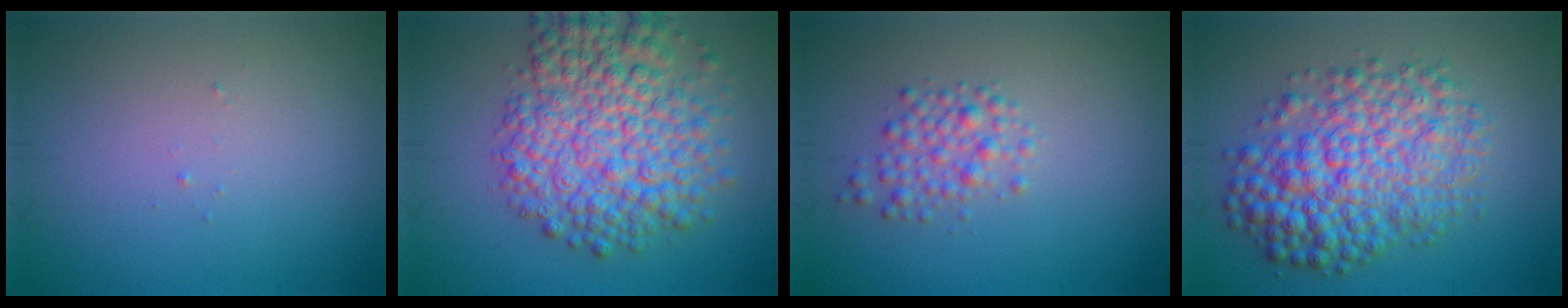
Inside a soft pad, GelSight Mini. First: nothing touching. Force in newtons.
{"total": 8.9, "press": 8.9, "slide": 0.2}
{"total": 2.3, "press": 2.3, "slide": 0.1}
{"total": 8.2, "press": 8.2, "slide": 0.1}